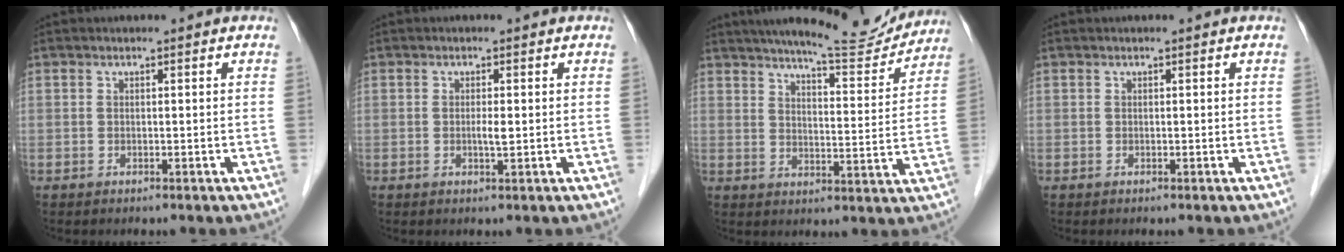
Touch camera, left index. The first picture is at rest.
{"total": 1.3, "force": [0.0, 0.2, 1.3], "torque": [-0.026, -0.001, -0.001]}
{"total": 14.9, "force": [13.7, 1.6, 5.5], "torque": [-0.078, -0.013, 0.181]}
{"total": 0.0}